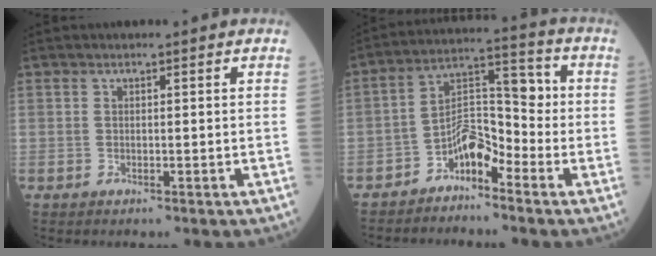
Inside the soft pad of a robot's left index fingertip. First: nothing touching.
{"total": 6.4, "force": [-3.8, 3.2, 4.1], "torque": [-0.069, 0.025, -0.073]}